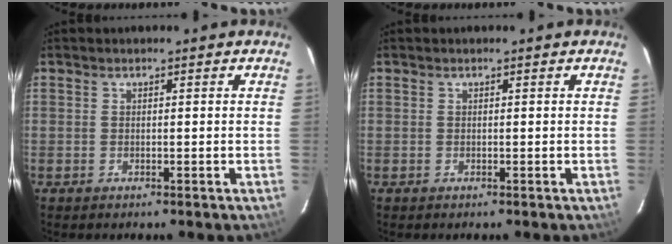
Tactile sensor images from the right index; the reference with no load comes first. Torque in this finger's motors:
{"motor_torque": [-0.03, -0.03, 0.01, 0.00]}